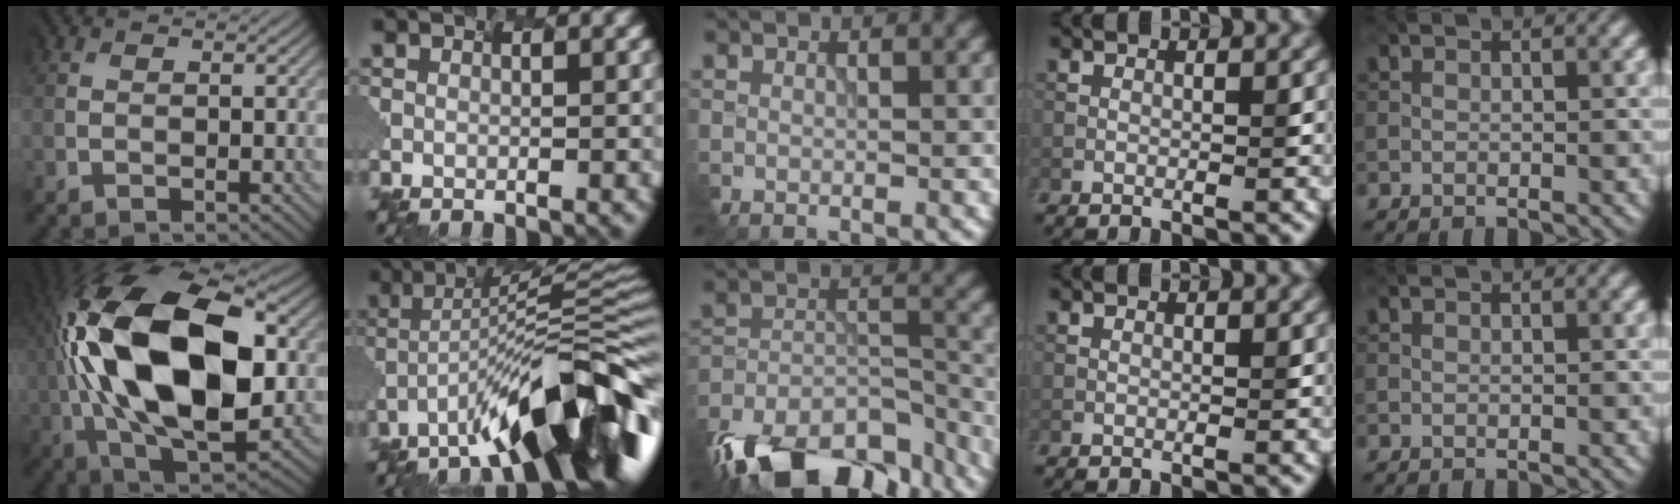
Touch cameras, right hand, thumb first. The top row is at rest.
{"thumb": {"total": 19.8, "force": [2.1, 10.4, 16.8], "torque": [-0.356, 0.017, 0.023]}, "index": {"total": 13.3, "force": [-8.2, 2.4, 10.2], "torque": [-0.151, 0.020, -0.124]}, "middle": {"total": 14.4, "force": [-11.7, 5.8, 6.0], "torque": [-0.136, -0.019, -0.180]}}